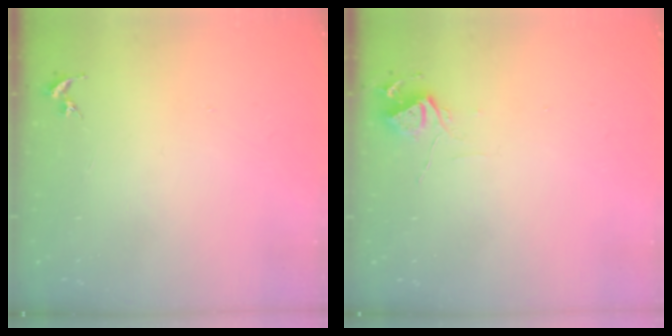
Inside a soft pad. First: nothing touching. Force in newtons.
{"total": 6.0, "press": 6.0, "slide": 0.7}